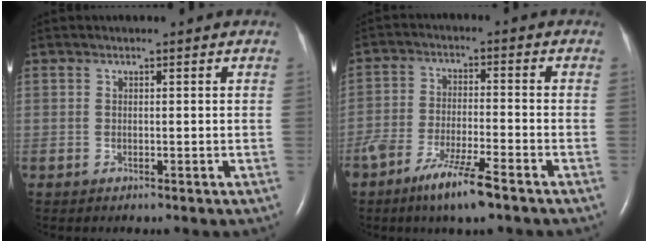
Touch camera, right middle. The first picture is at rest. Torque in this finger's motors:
{"motor_torque": [1.13, -1.01, 0.20, 0.16]}